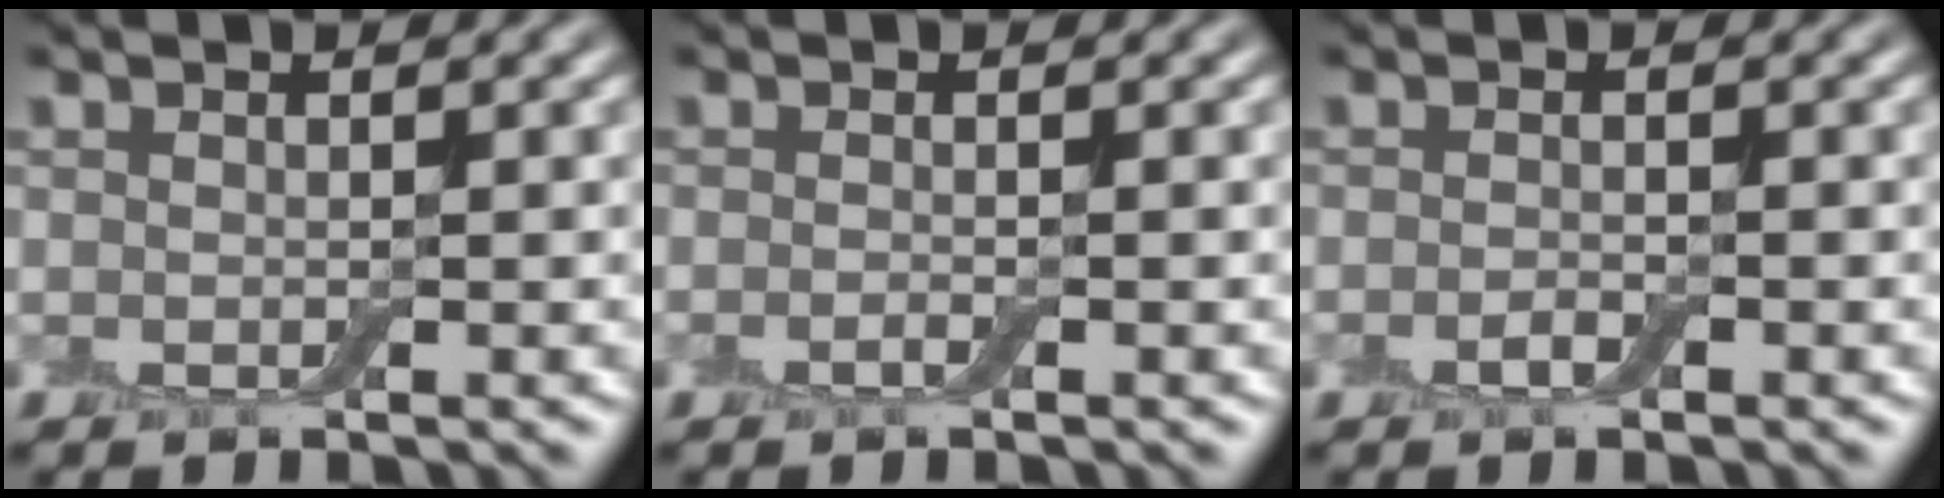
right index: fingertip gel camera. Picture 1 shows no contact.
{"total": 0.7, "force": [-0.4, 0.1, 0.5], "torque": [-0.012, -0.004, -0.009]}
{"total": 1.0, "force": [-0.6, 0.3, 0.7], "torque": [-0.017, 0.001, -0.011]}